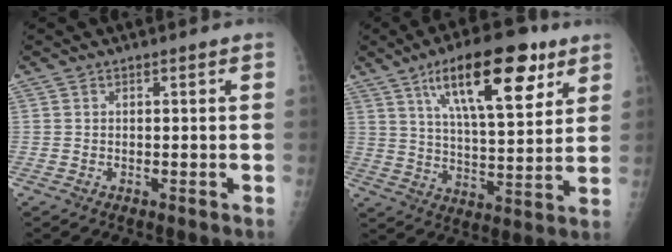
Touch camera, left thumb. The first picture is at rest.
{"total": 19.3, "force": [10.1, 6.9, 14.9], "torque": [-0.204, -0.033, 0.165]}